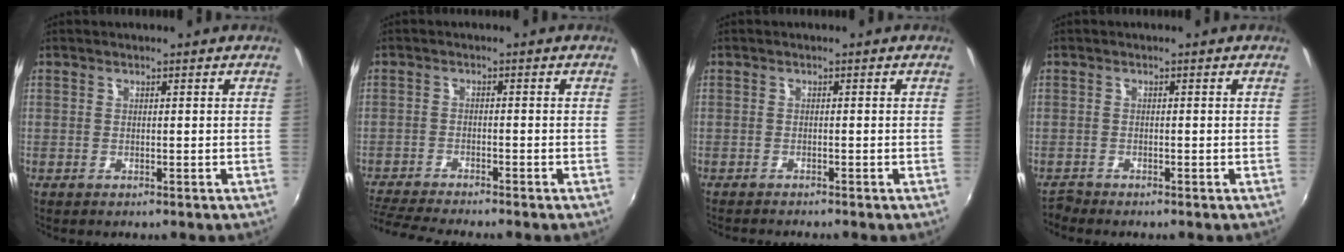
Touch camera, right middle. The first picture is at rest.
{"total": 8.1, "force": [-7.5, -0.1, 2.9], "torque": [-0.082, -0.025, -0.134]}
{"total": 2.0, "force": [-2.0, 0.0, 0.5], "torque": [-0.018, -0.013, -0.038]}
{"total": 1.3, "force": [-1.3, 0.0, -0.2], "torque": [0.002, -0.006, -0.030]}